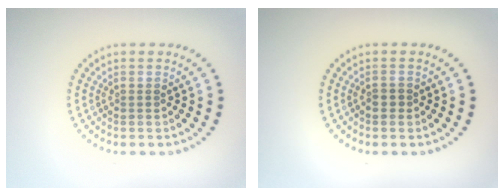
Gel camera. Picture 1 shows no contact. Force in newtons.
{"total": 1.1, "press": 0.9, "slide": 0.5}